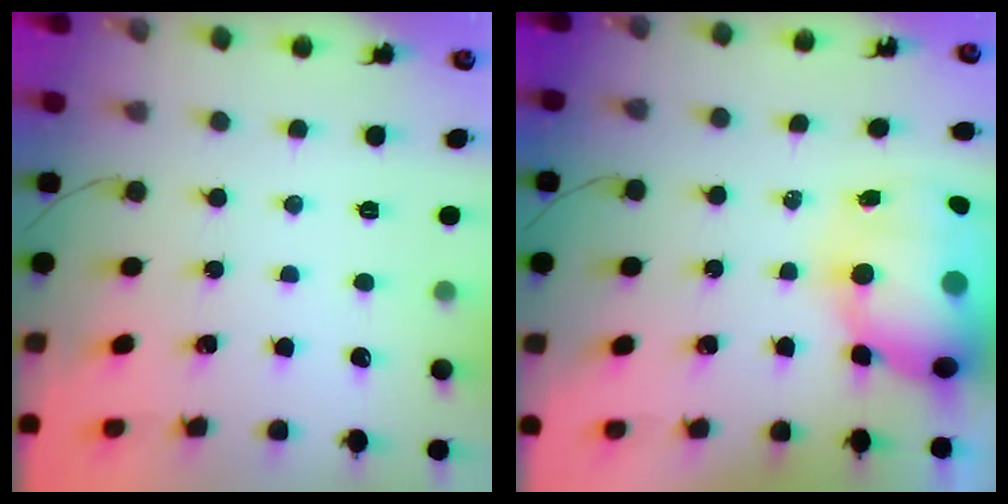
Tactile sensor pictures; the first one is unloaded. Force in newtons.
{"total": 17.7, "press": 16.3, "slide": 6.9}